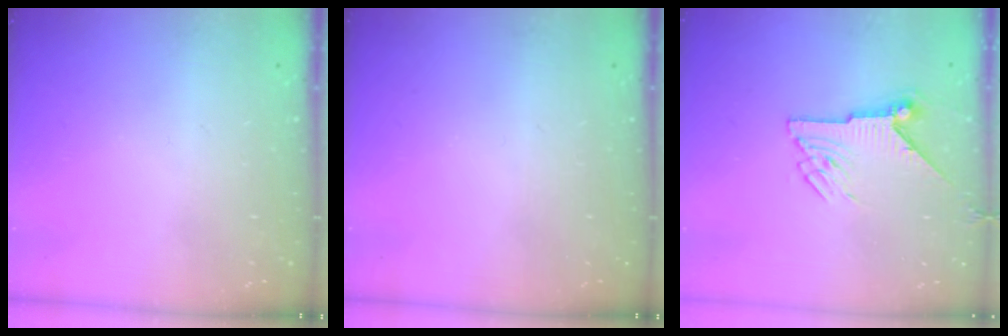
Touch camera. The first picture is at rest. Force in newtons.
{"total": 0.0}
{"total": 9.5, "press": 9.5, "slide": 0.5}